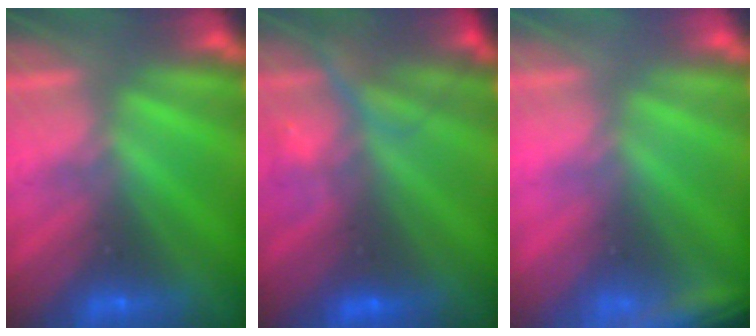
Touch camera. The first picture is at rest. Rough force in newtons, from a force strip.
{"total": 9.0}
{"total": 2.4}